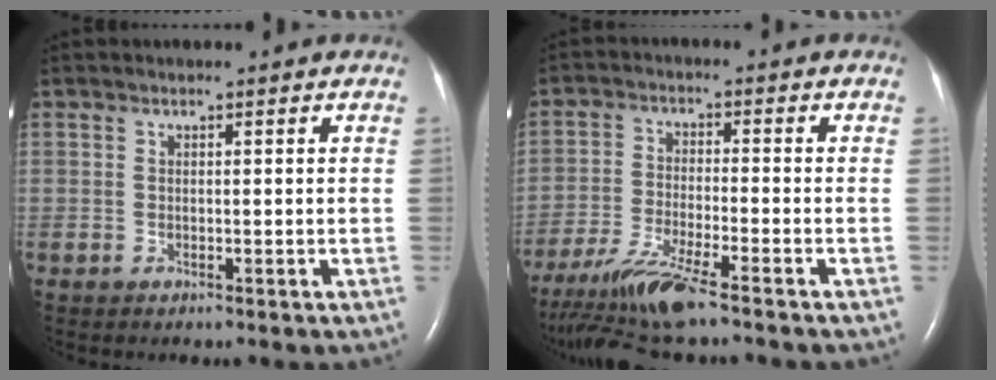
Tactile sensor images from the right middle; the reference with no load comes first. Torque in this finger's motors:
{"motor_torque": [0.33, -0.33, 0.14, 0.06]}